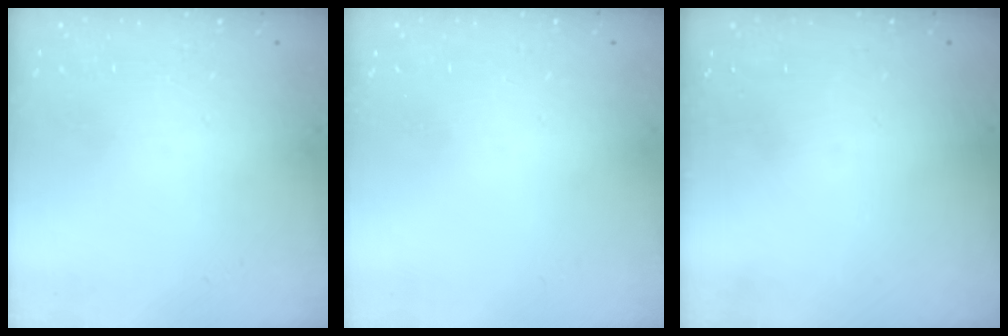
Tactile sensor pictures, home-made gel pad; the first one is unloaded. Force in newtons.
{"total": 0.0}
{"total": 0.0}